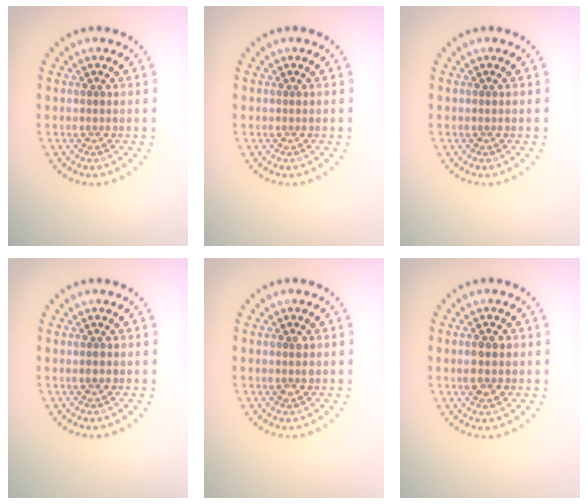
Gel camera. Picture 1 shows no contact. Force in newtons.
{"total": 0.0}
{"total": 0.0}
{"total": 0.8, "press": 0.8, "slide": 0.3}
{"total": 1.1, "press": 1.1, "slide": 0.2}
{"total": 2.7, "press": 2.7, "slide": 0.1}